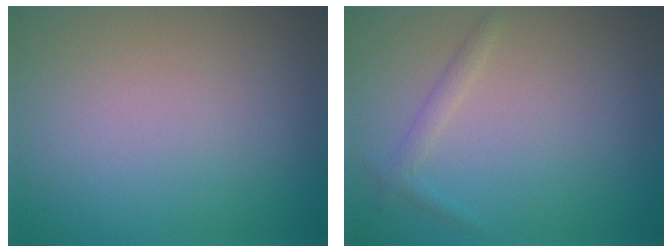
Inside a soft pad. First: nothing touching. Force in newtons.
{"total": 1.3, "press": 1.3, "slide": 0.1}